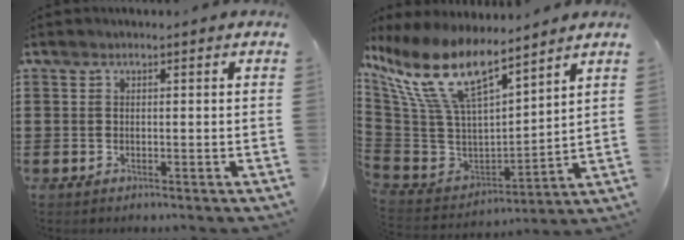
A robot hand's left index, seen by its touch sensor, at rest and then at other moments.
{"total": 14.0, "force": [9.2, 4.5, 9.5], "torque": [-0.231, -0.060, 0.162]}